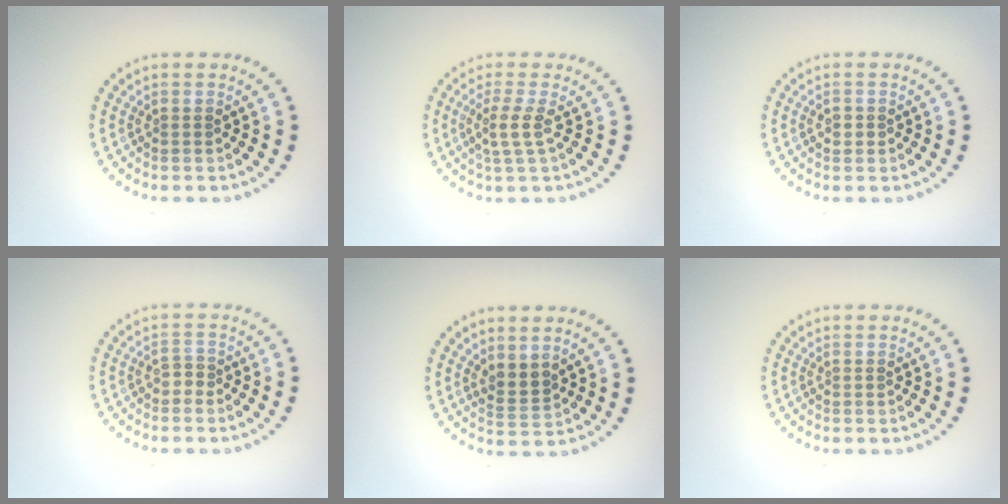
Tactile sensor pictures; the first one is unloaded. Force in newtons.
{"total": 2.3, "press": 1.8, "slide": 1.4}
{"total": 1.0, "press": 0.9, "slide": 0.4}
{"total": 1.0, "press": 0.8, "slide": 0.5}
{"total": 2.0, "press": 1.6, "slide": 1.2}
{"total": 0.0}